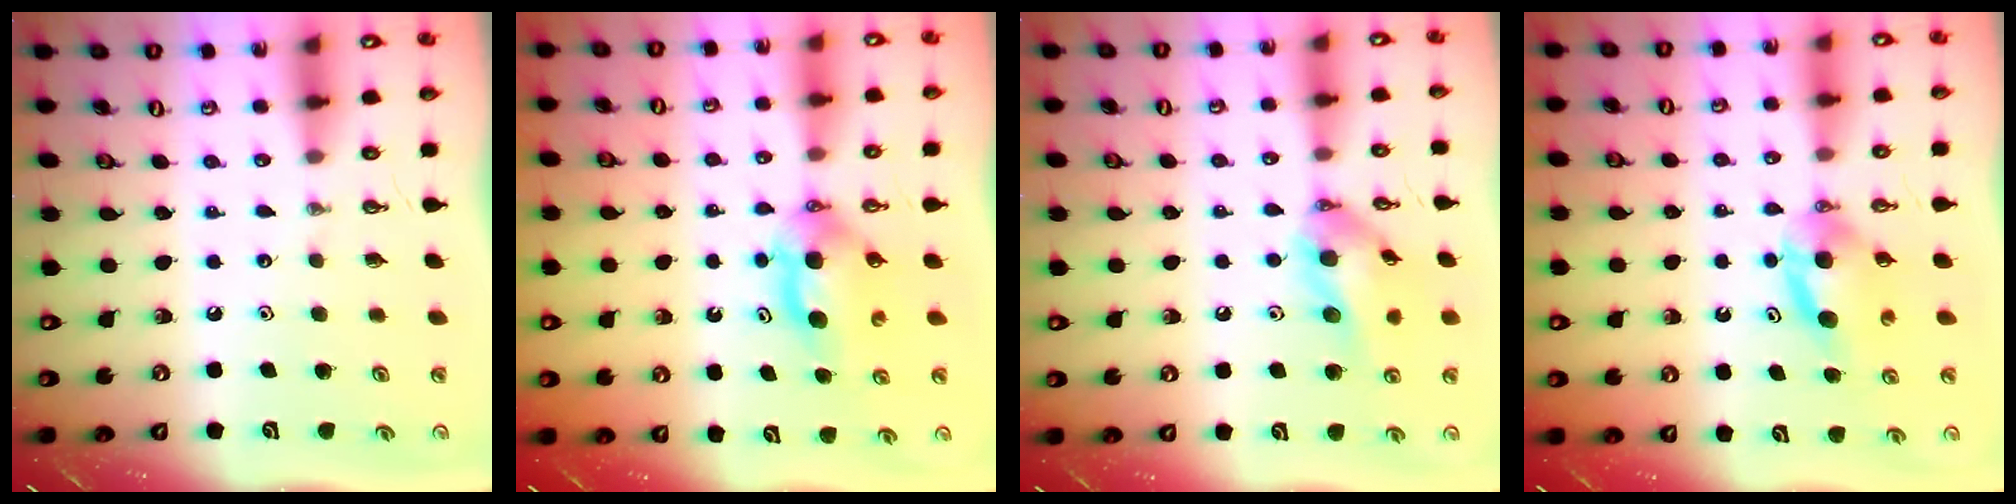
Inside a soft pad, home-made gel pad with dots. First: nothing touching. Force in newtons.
{"total": 5.8, "press": 5.6, "slide": 1.5}
{"total": 14.0, "press": 13.8, "slide": 2.5}
{"total": 6.8, "press": 6.8, "slide": 0.1}